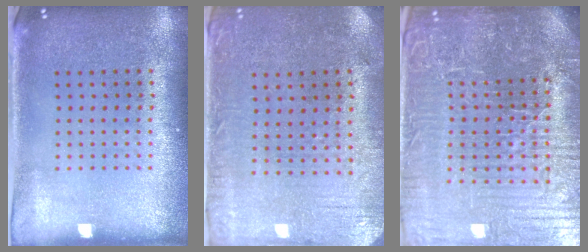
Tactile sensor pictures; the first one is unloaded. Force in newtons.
{"total": 0.6, "press": 0.3, "slide": 0.5}
{"total": 7.2, "press": 6.4, "slide": 3.3}